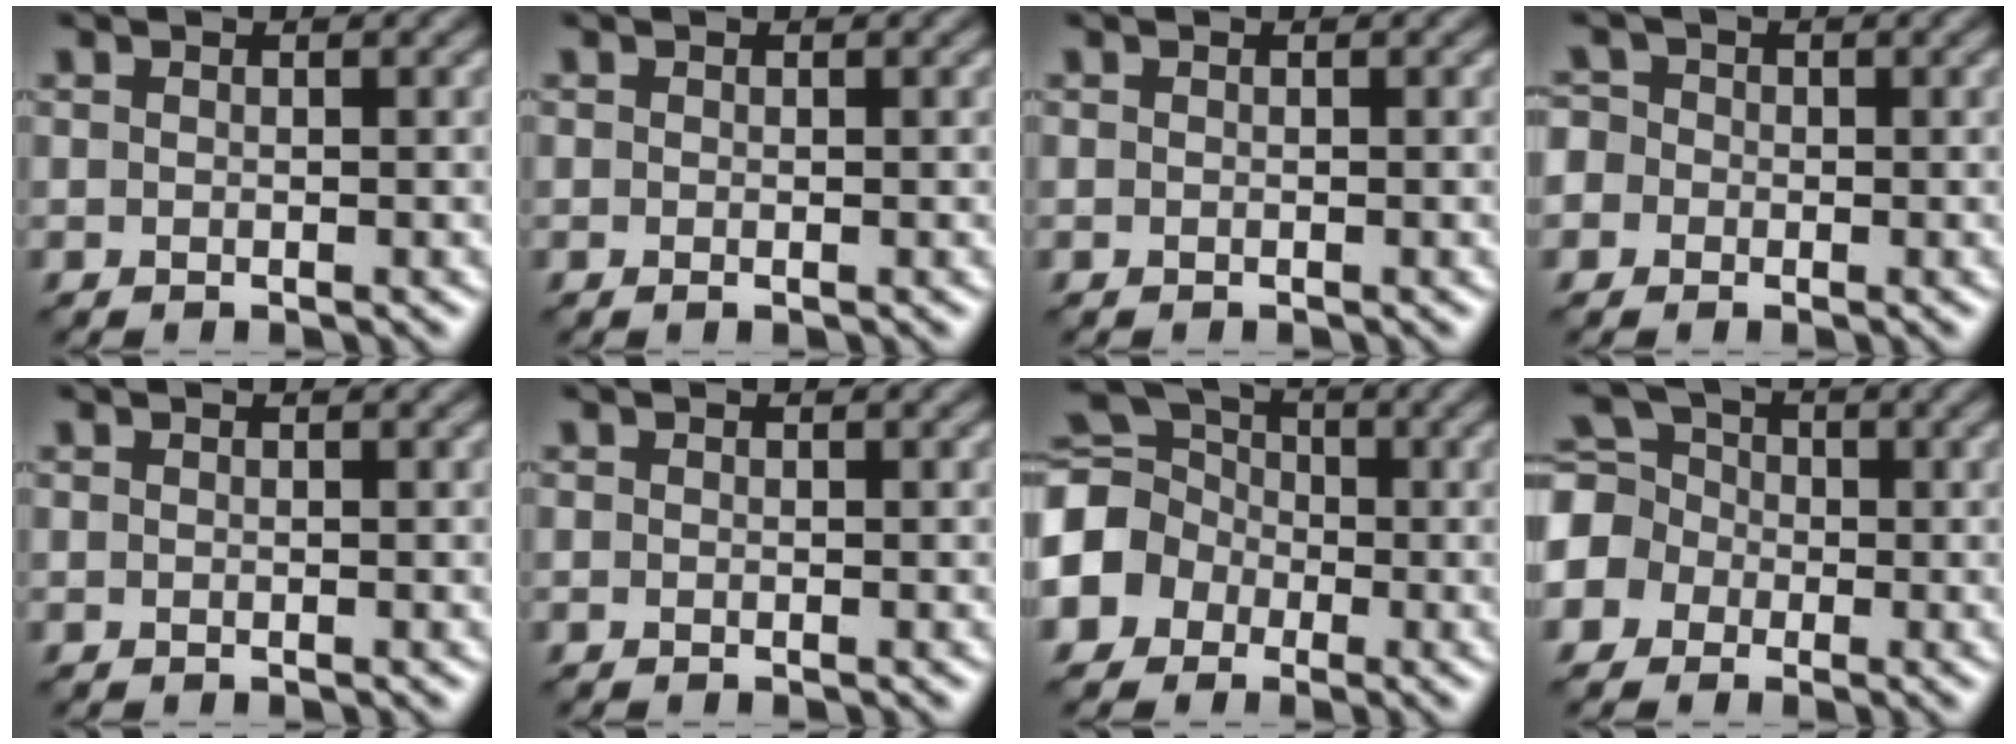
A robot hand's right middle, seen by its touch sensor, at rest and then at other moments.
{"total": 0.0}
{"total": 0.0}
{"total": 3.4, "force": [-0.5, 3.2, 1.1], "torque": [-0.012, 0.025, -0.041]}
{"total": 0.0}
{"total": 0.0}
{"total": 7.6, "force": [-1.6, 6.5, 3.7], "torque": [-0.084, 0.002, -0.046]}
{"total": 6.1, "force": [-1.2, 5.6, 2.2], "torque": [-0.051, 0.025, -0.055]}